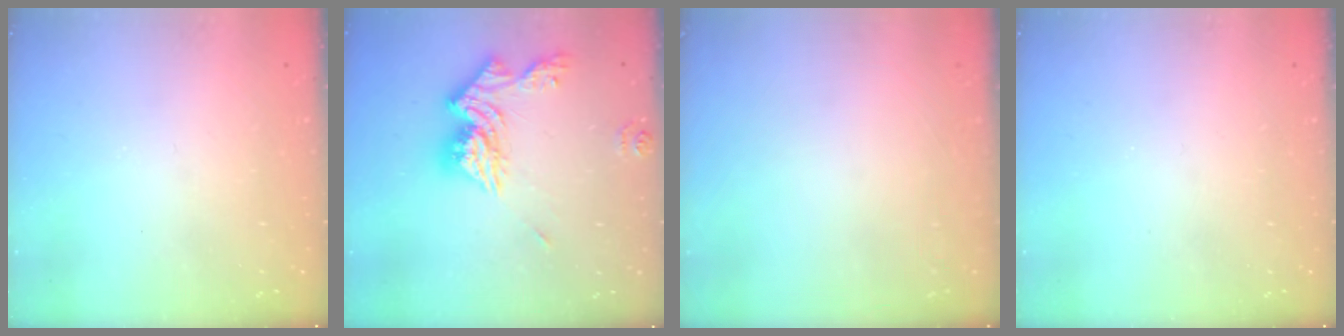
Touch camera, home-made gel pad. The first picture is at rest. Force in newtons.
{"total": 14.4, "press": 14.4, "slide": 1.5}
{"total": 0.0}
{"total": 0.0}